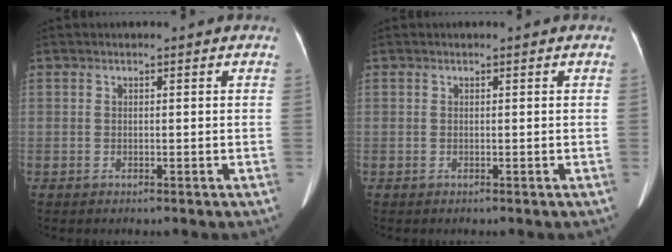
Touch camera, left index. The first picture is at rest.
{"total": 0.0}